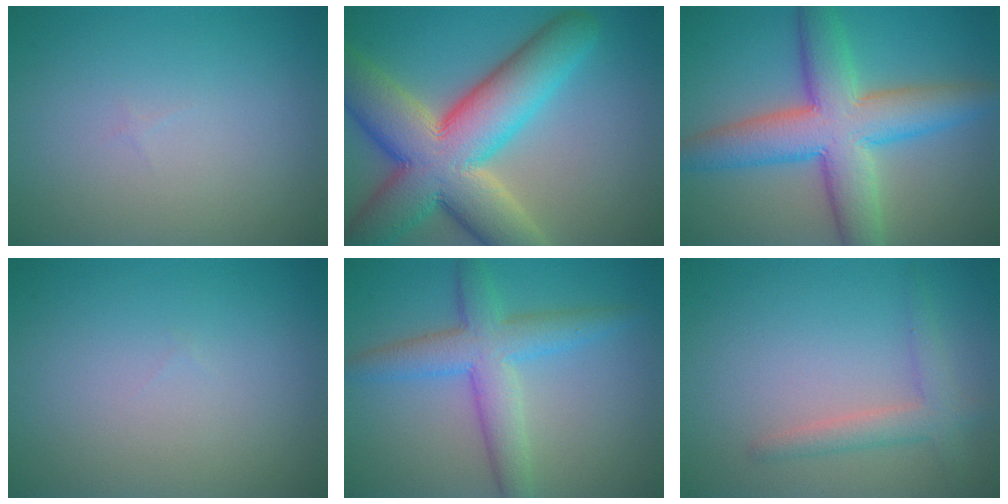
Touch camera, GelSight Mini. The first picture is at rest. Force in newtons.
{"total": 13.5, "press": 13.5, "slide": 1.1}
{"total": 9.1, "press": 9.1, "slide": 0.7}
{"total": 0.0}
{"total": 5.3, "press": 5.3, "slide": 0.1}
{"total": 2.5, "press": 2.5, "slide": 0.1}